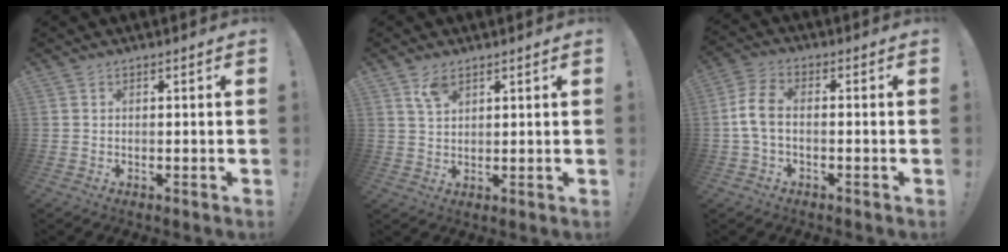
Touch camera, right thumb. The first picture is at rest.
{"total": 4.9, "force": [3.2, 2.5, 2.9], "torque": [-0.052, -0.012, 0.059]}
{"total": 7.1, "force": [-0.8, 3.9, 5.9], "torque": [-0.133, 0.005, -0.010]}